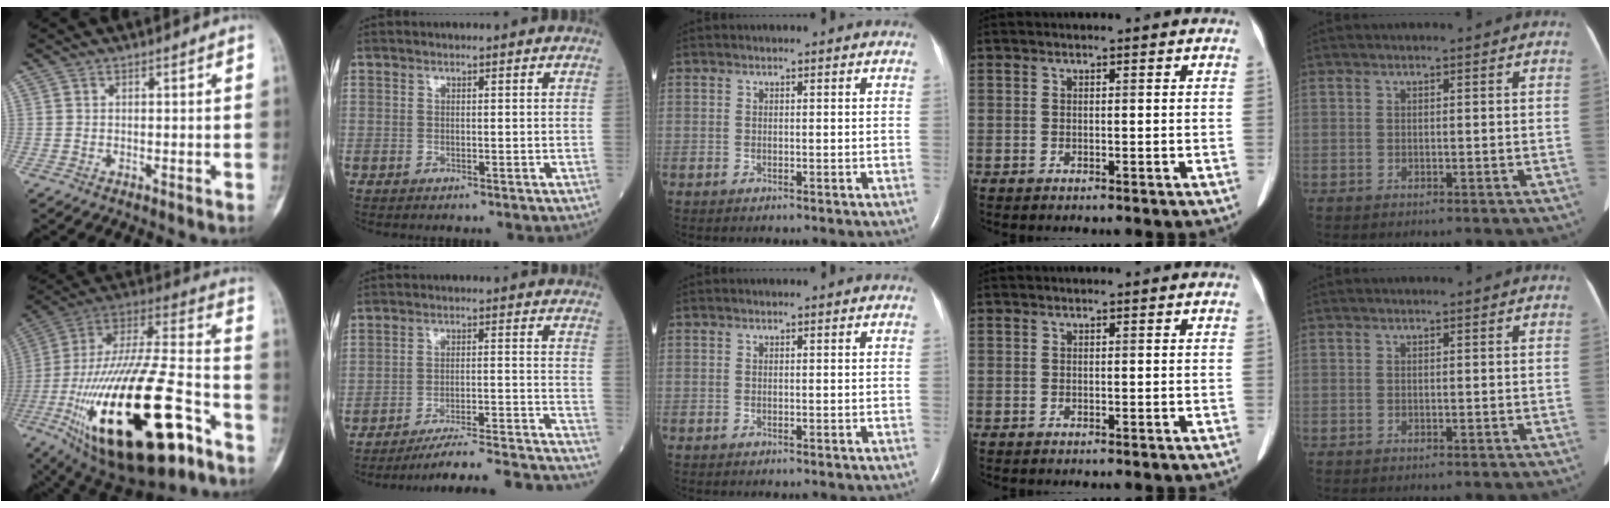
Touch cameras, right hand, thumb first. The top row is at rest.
{"thumb": {"total": 38.9, "force": [-15.8, 14.9, 32.3], "torque": [-0.621, 0.040, -0.252]}, "index": {"total": 21.0, "force": [-20.2, -1.6, 5.4], "torque": [-0.043, -0.014, -0.274]}}